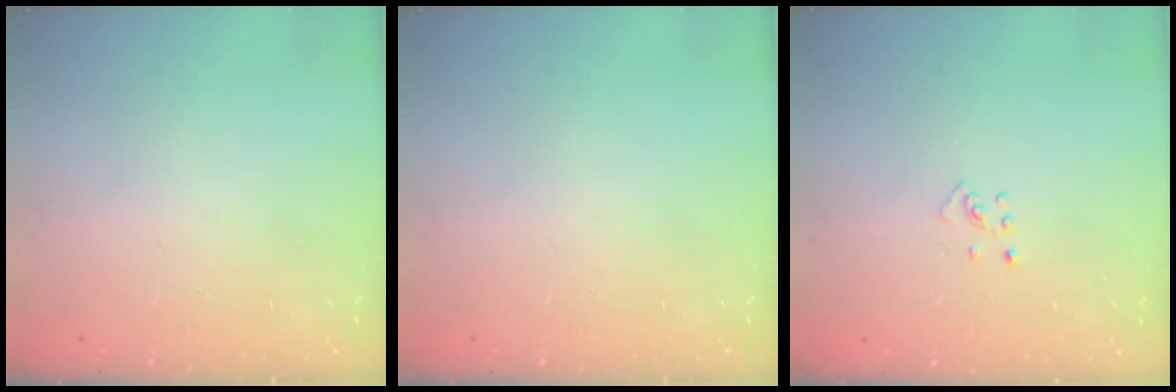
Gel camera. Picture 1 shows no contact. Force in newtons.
{"total": 0.0}
{"total": 2.7, "press": 2.7, "slide": 0.5}